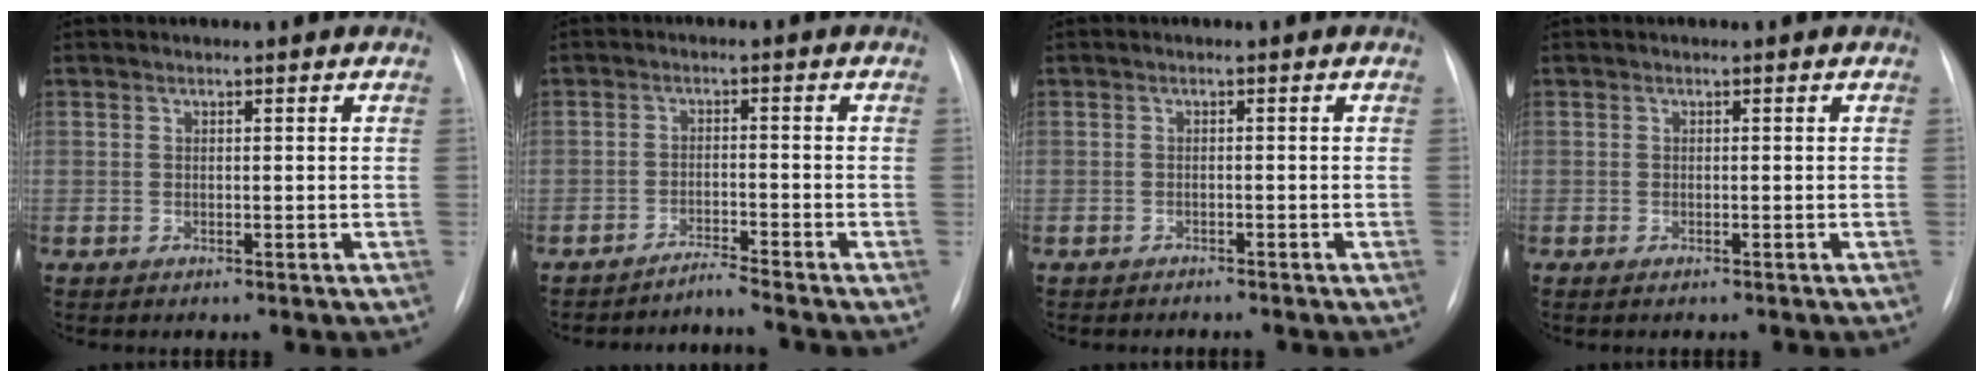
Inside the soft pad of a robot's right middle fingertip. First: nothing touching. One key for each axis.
{"total": 3.1, "fx": -2.8, "fy": -1.2, "fz": 0.0, "tx": -0.001, "ty": -0.015, "tz": -0.050}
{"total": 2.5, "fx": -2.3, "fy": 0.5, "fz": 0.6, "tx": -0.006, "ty": -0.004, "tz": -0.027}
{"total": 1.1, "fx": -0.9, "fy": 0.2, "fz": 0.7, "tx": -0.012, "ty": -0.002, "tz": -0.010}